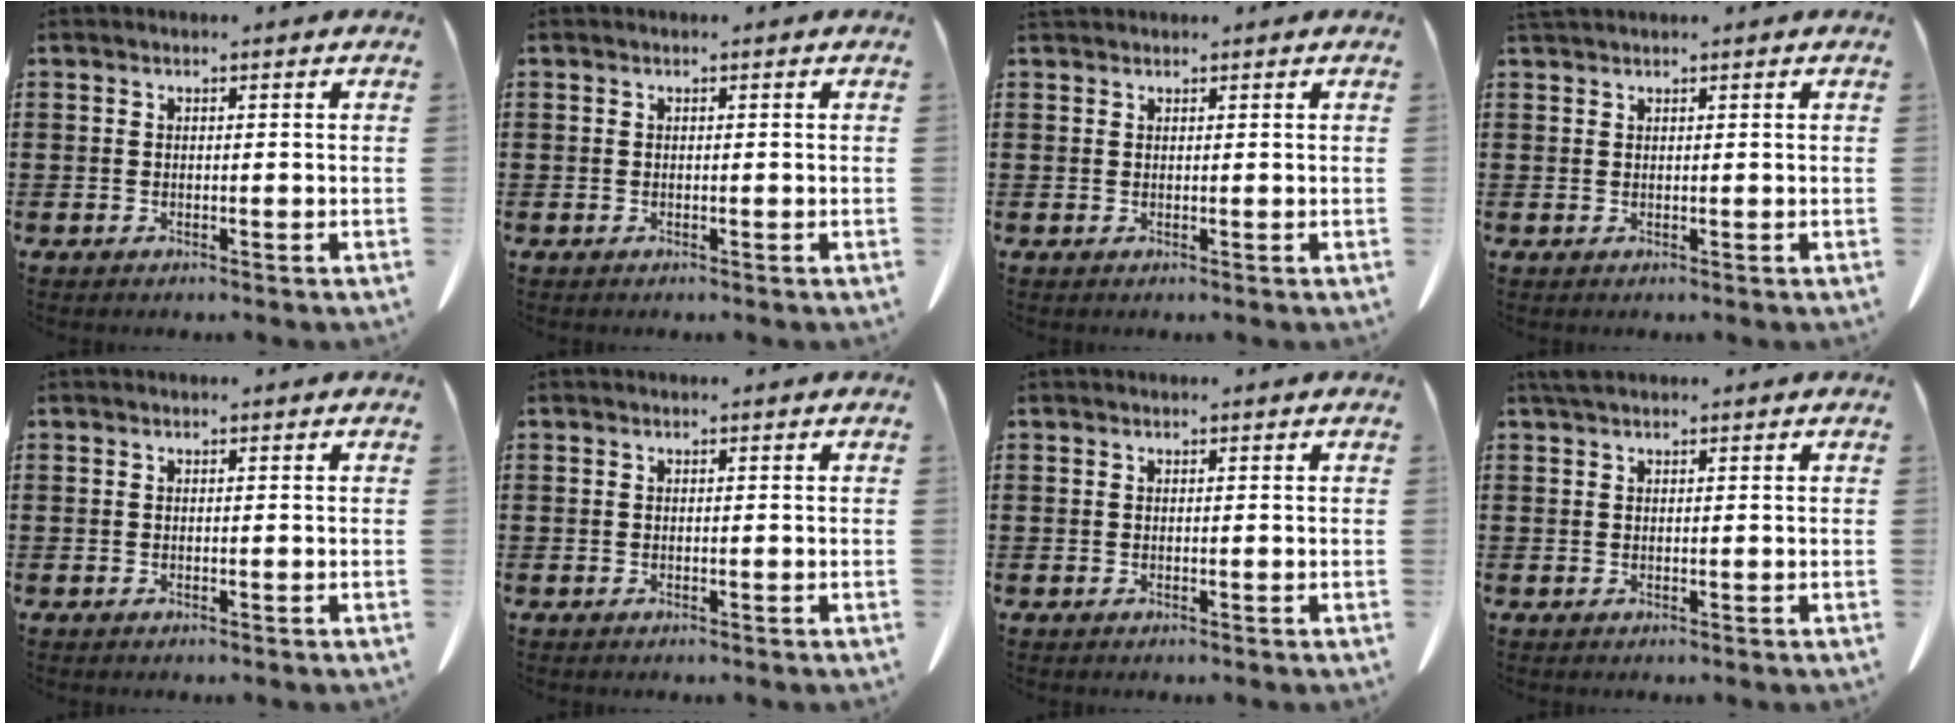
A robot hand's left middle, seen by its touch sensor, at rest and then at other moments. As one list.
[{"total": 0.0}, {"total": 0.7, "force": [0.7, 0.2, 0.1], "torque": [-0.004, -0.001, 0.015]}, {"total": 1.0, "force": [0.9, 0.1, 0.3], "torque": [-0.009, -0.002, 0.020]}, {"total": 0.0}, {"total": 0.0}, {"total": 0.0}, {"total": 1.2, "force": [0.9, 0.4, 0.8], "torque": [-0.019, 0.000, 0.018]}]